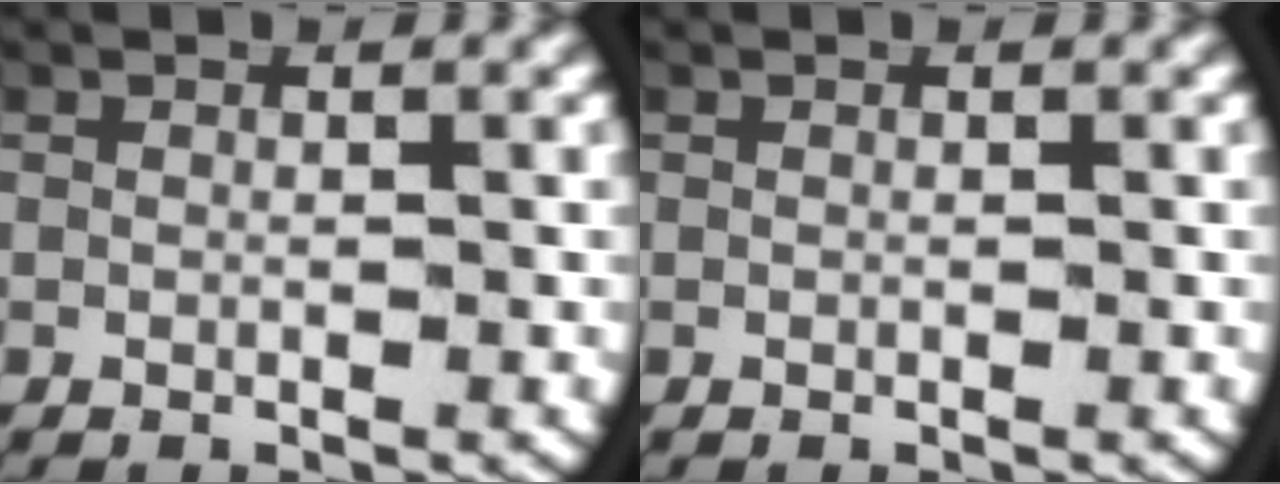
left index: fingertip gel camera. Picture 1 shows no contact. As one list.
[{"total": 0.0}]